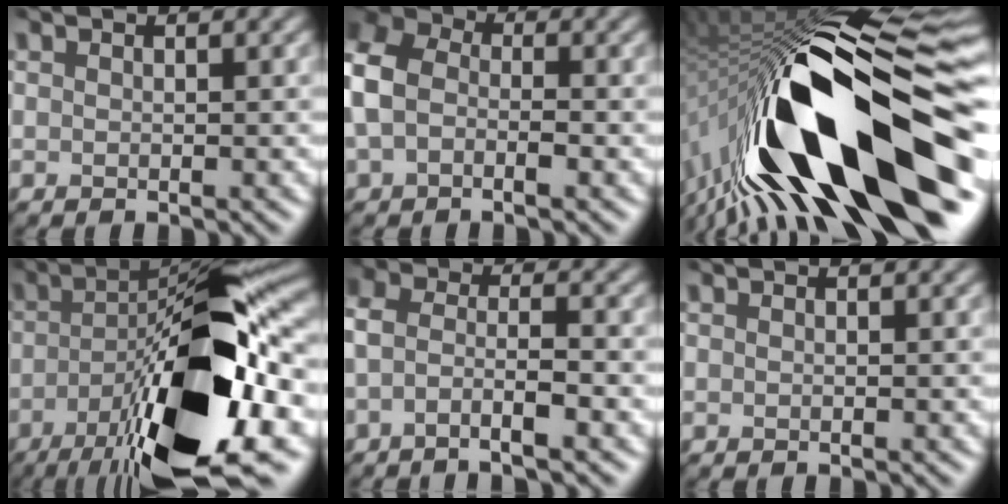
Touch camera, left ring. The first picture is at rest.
{"total": 5.9, "force": [-1.4, 4.2, 3.9], "torque": [-0.113, 0.002, -0.029]}
{"total": 19.6, "force": [-8.3, 5.8, 16.8], "torque": [-0.264, 0.005, -0.148]}
{"total": 16.4, "force": [-6.4, 4.4, 14.4], "torque": [-0.213, -0.003, -0.113]}
{"total": 3.1, "force": [-2.3, 0.4, 2.0], "torque": [-0.044, -0.008, -0.047]}
{"total": 0.0}